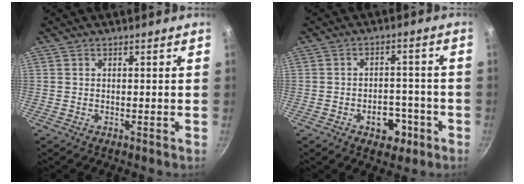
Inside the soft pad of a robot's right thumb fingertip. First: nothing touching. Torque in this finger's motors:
{"motor_torque": [0.80, 0.59, 0.57, -0.21, 0.02]}